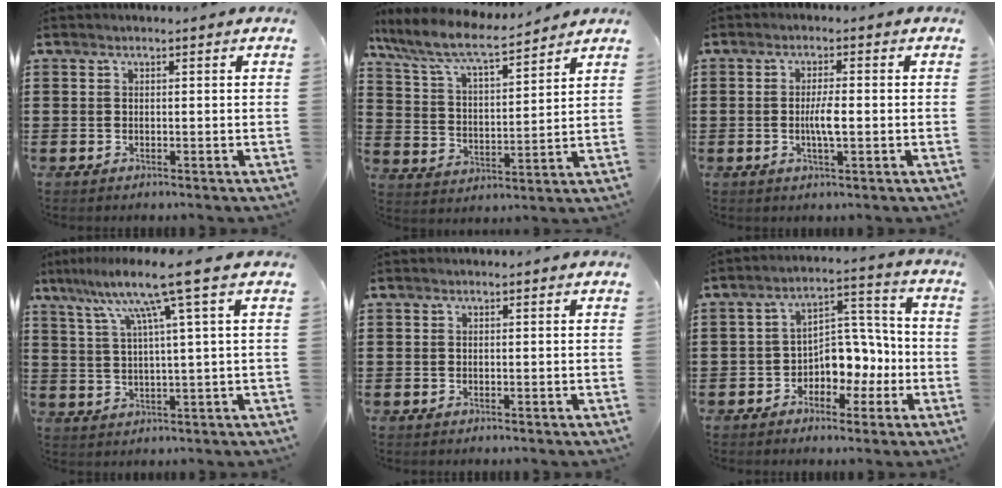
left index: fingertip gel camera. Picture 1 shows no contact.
{"total": 7.9, "force": [6.8, 0.9, 3.9], "torque": [-0.104, -0.037, 0.114]}
{"total": 3.6, "force": [-0.4, 0.6, 3.6], "torque": [-0.070, -0.003, -0.011]}
{"total": 9.7, "force": [5.1, -0.8, 8.2], "torque": [-0.172, -0.009, 0.080]}
{"total": 0.0}
{"total": 6.2, "force": [-2.1, 4.8, 3.3], "torque": [-0.069, 0.010, -0.041]}